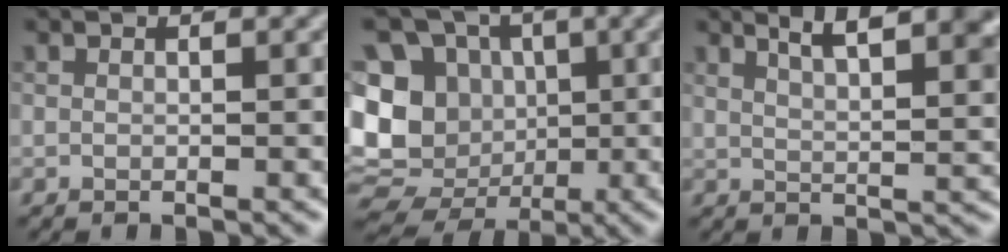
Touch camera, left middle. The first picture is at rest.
{"total": 13.8, "force": [-1.2, 12.1, 6.7], "torque": [-0.133, 0.012, -0.035]}
{"total": 7.2, "force": [4.6, 2.2, 5.0], "torque": [-0.040, 0.022, 0.060]}